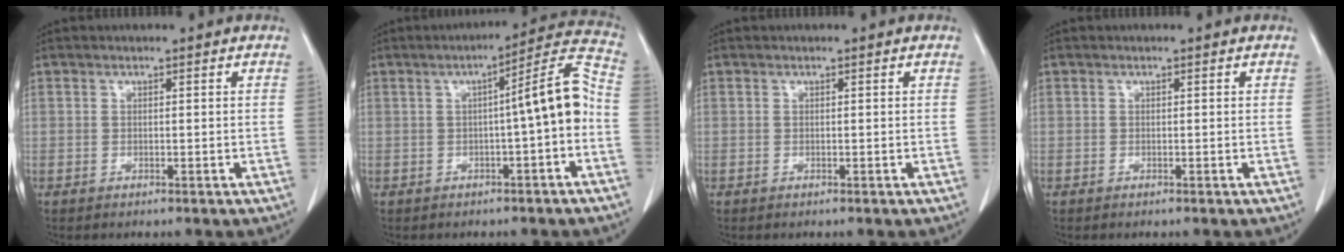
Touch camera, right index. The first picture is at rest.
{"total": 8.5, "force": [-1.1, 0.1, 8.4], "torque": [-0.113, 0.027, -0.021]}
{"total": 0.0}
{"total": 0.0}